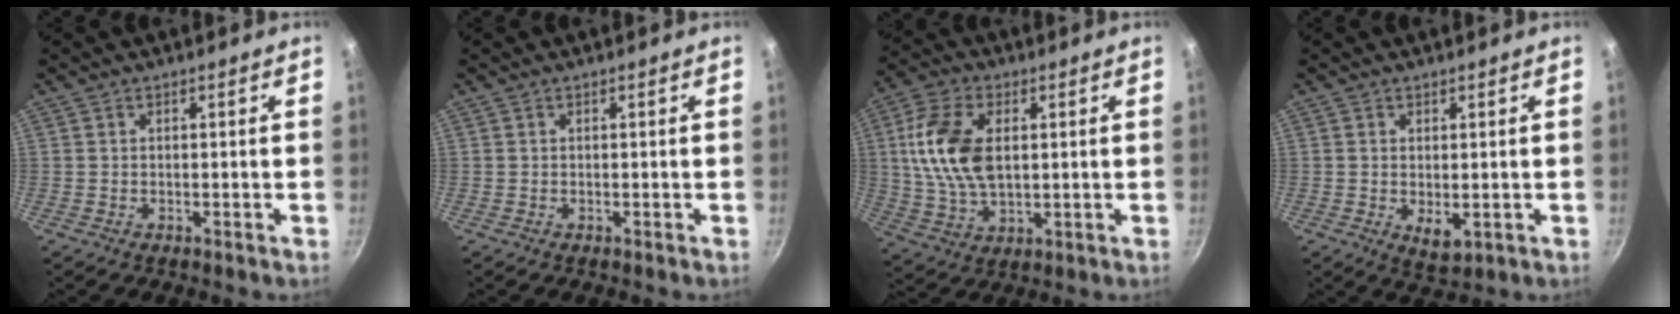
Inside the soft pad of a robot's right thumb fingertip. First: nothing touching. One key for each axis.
{"total": 0.0}
{"total": 14.4, "fx": 2.4, "fy": 8.6, "fz": 11.3, "tx": -0.208, "ty": -0.003, "tz": 0.046}
{"total": 3.8, "fx": -0.3, "fy": 2.2, "fz": 3.1, "tx": -0.051, "ty": -0.015, "tz": 0.001}